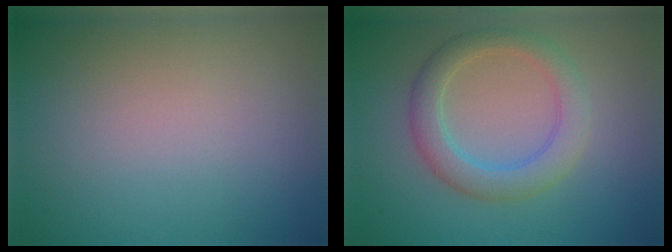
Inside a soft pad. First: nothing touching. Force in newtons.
{"total": 3.7, "press": 3.7, "slide": 0.2}